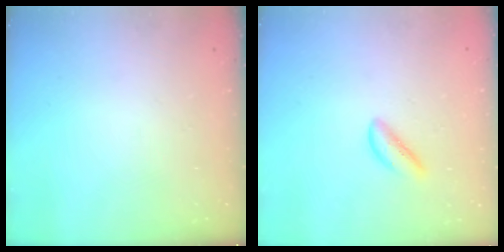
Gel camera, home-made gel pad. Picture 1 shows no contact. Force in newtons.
{"total": 2.7, "press": 2.6, "slide": 0.8}